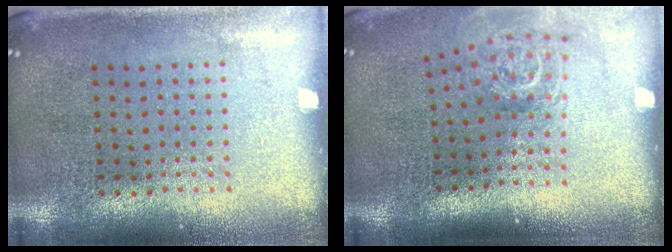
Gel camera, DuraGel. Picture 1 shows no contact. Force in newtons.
{"total": 1.9, "press": 1.3, "slide": 1.4}